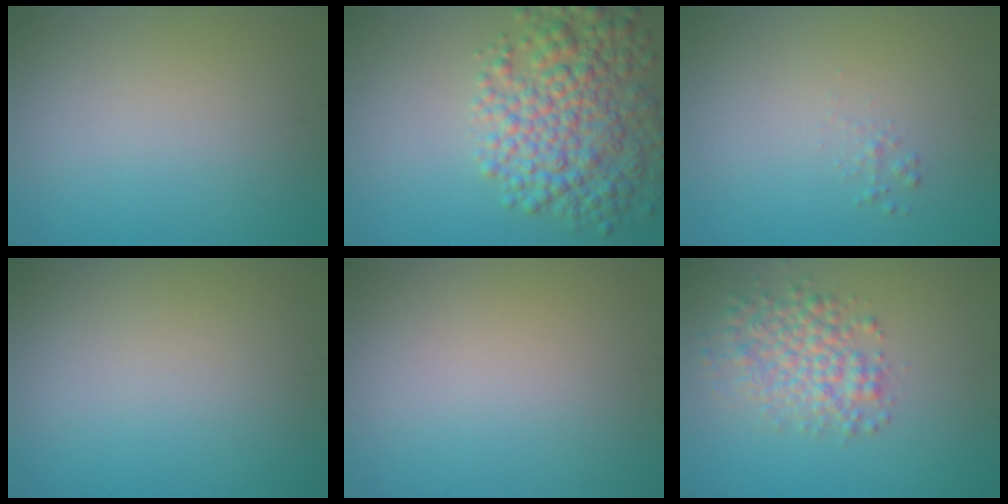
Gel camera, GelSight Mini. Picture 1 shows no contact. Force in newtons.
{"total": 7.6, "press": 7.6, "slide": 0.2}
{"total": 0.6, "press": 0.6, "slide": 0.0}
{"total": 0.0}
{"total": 0.0}
{"total": 4.3, "press": 4.3, "slide": 0.1}